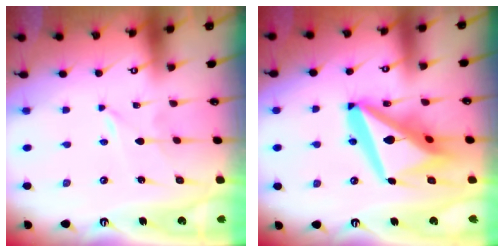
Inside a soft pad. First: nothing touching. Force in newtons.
{"total": 20.2, "press": 20.0, "slide": 2.3}